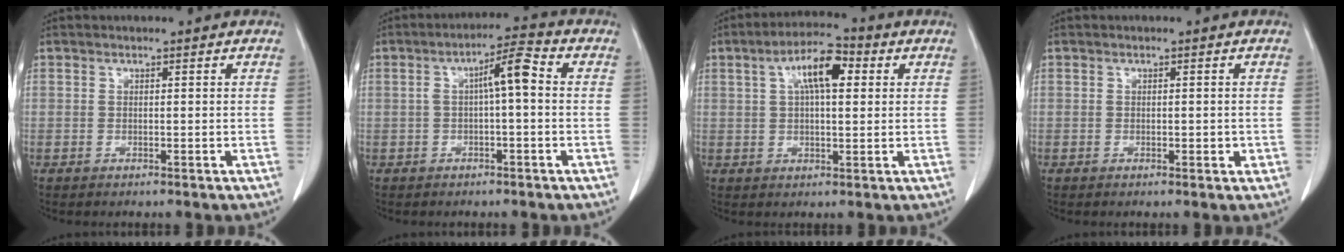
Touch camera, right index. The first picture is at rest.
{"total": 6.2, "force": [0.5, 1.2, 6.1], "torque": [-0.107, 0.028, 0.008]}
{"total": 9.1, "force": [2.9, 3.3, 7.9], "torque": [-0.149, 0.026, 0.047]}
{"total": 1.9, "force": [-0.3, 1.0, 1.6], "torque": [-0.030, 0.002, 0.001]}